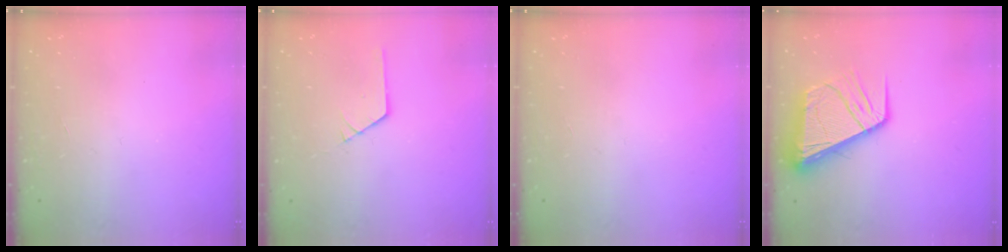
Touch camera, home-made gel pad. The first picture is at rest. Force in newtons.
{"total": 1.0, "press": 1.0, "slide": 0.1}
{"total": 0.0}
{"total": 12.6, "press": 12.5, "slide": 1.7}